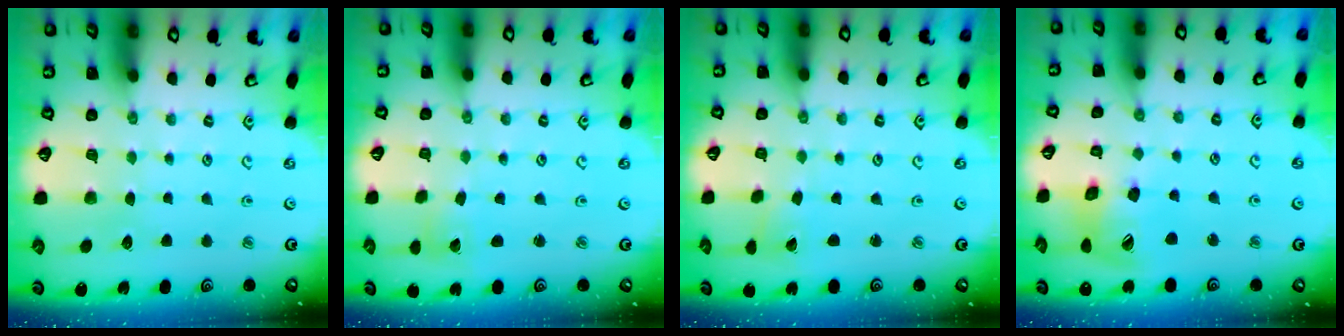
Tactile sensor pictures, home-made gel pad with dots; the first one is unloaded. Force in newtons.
{"total": 1.9, "press": 1.9, "slide": 0.2}
{"total": 1.9, "press": 1.9, "slide": 0.0}
{"total": 15.9, "press": 15.8, "slide": 2.3}